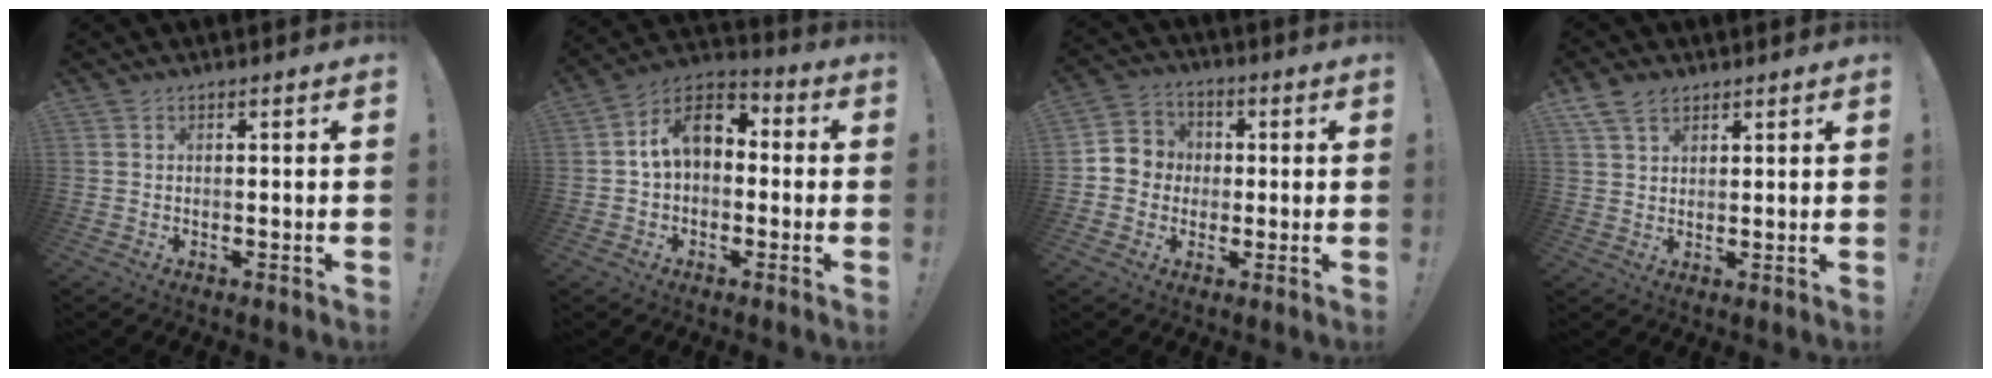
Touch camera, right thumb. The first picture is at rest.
{"total": 11.6, "force": [2.2, 7.9, 8.3], "torque": [-0.120, 0.014, 0.045]}
{"total": 7.3, "force": [-1.0, 7.1, 1.4], "torque": [-0.016, 0.017, -0.013]}
{"total": 5.9, "force": [3.7, 3.8, 2.5], "torque": [-0.051, -0.009, 0.074]}